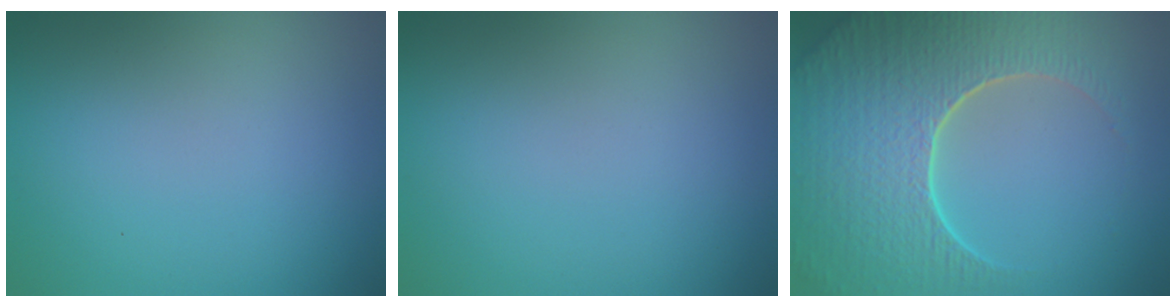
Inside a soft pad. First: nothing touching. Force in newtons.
{"total": 0.0}
{"total": 9.4, "press": 6.7, "slide": 6.6}